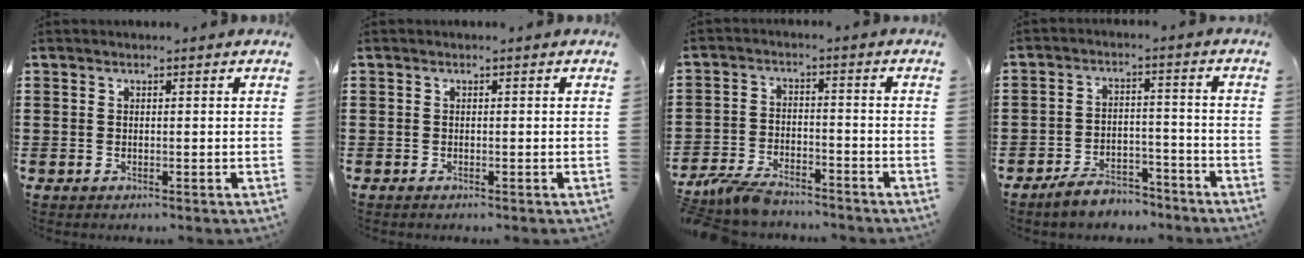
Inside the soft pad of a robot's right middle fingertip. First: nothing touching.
{"total": 0.0}
{"total": 5.5, "force": [-5.1, 1.2, 1.8], "torque": [-0.057, -0.005, -0.105]}
{"total": 5.0, "force": [-4.8, 1.2, 1.1], "torque": [-0.025, 0.011, -0.095]}